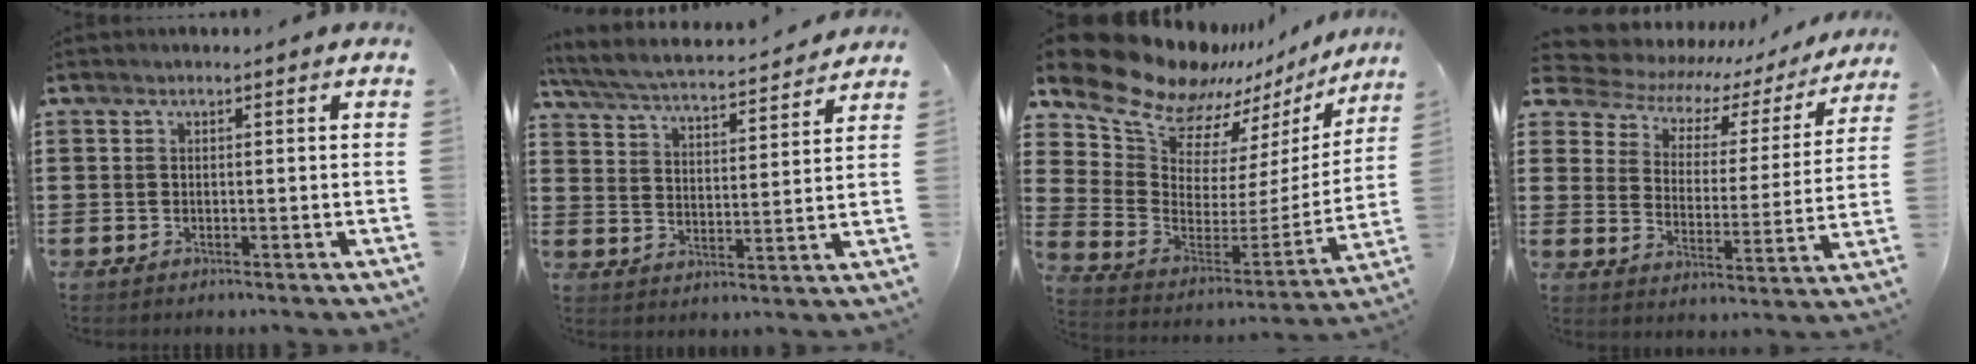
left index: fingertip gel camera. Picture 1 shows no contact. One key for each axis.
{"total": 4.8, "fx": 4.6, "fy": 0.1, "fz": 1.5, "tx": -0.052, "ty": -0.030, "tz": 0.071}
{"total": 13.8, "fx": 12.0, "fy": 5.3, "fz": 4.6, "tx": -0.144, "ty": -0.079, "tz": 0.215}
{"total": 4.6, "fx": 3.1, "fy": 2.8, "fz": 1.8, "tx": -0.056, "ty": -0.023, "tz": 0.048}